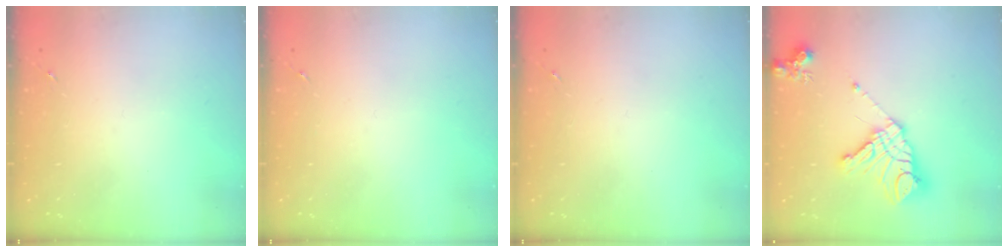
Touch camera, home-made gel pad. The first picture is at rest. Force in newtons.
{"total": 0.0}
{"total": 0.0}
{"total": 17.2, "press": 17.0, "slide": 2.4}